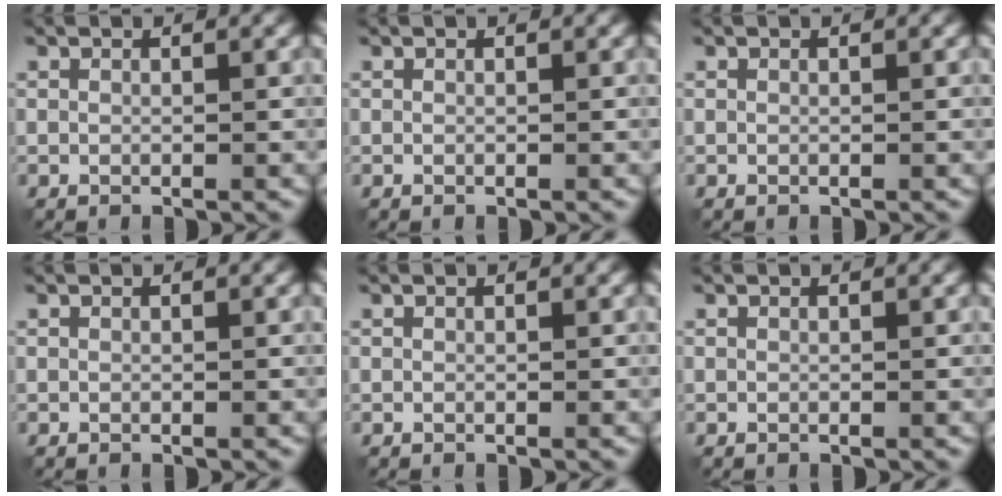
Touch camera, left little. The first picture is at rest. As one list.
[{"total": 0.0}, {"total": 0.0}, {"total": 0.0}, {"total": 0.0}, {"total": 0.0}]